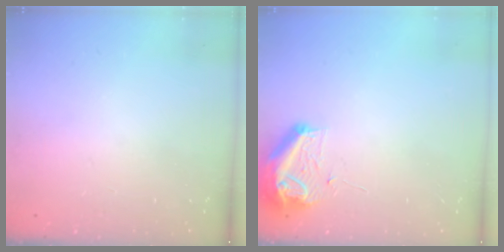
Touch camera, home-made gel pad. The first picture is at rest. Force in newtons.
{"total": 9.0, "press": 8.9, "slide": 1.1}